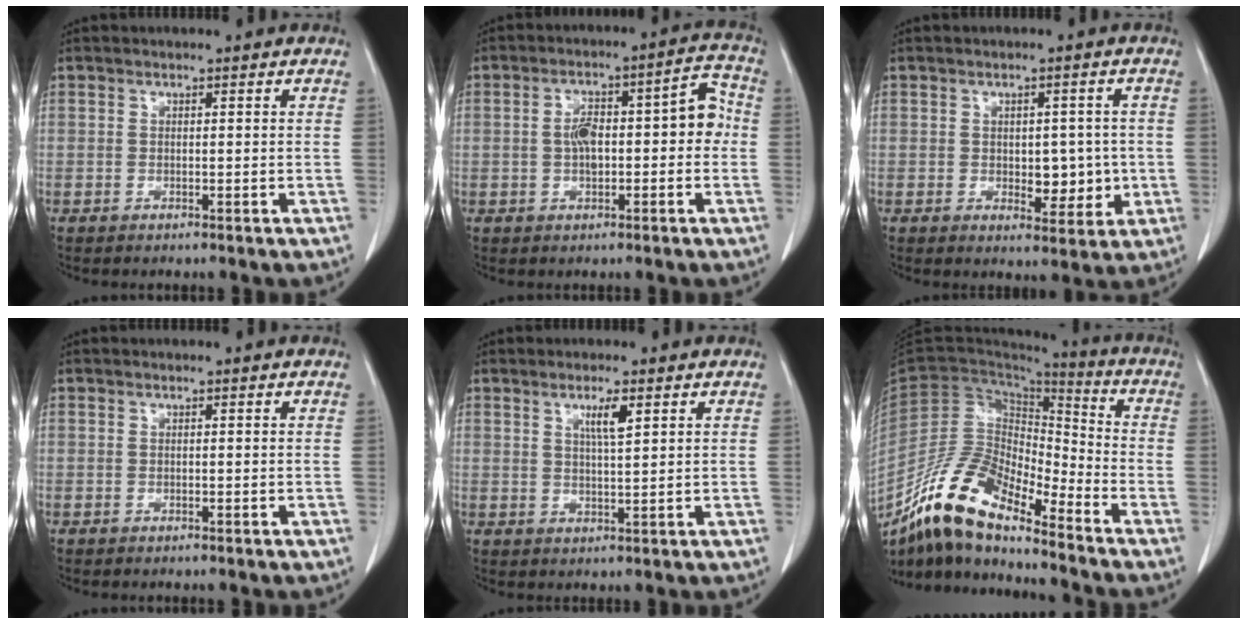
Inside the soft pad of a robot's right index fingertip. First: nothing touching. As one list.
[{"total": 9.4, "force": [-0.4, 3.5, 8.7], "torque": [-0.131, 0.046, -0.004]}, {"total": 5.7, "force": [-0.4, 3.2, 4.7], "torque": [-0.051, -0.002, 0.003]}, {"total": 0.0}, {"total": 3.4, "force": [1.7, 0.1, 2.9], "torque": [-0.054, -0.003, 0.030]}, {"total": 14.5, "force": [-11.8, 3.9, 7.4], "torque": [-0.143, 0.021, -0.221]}]